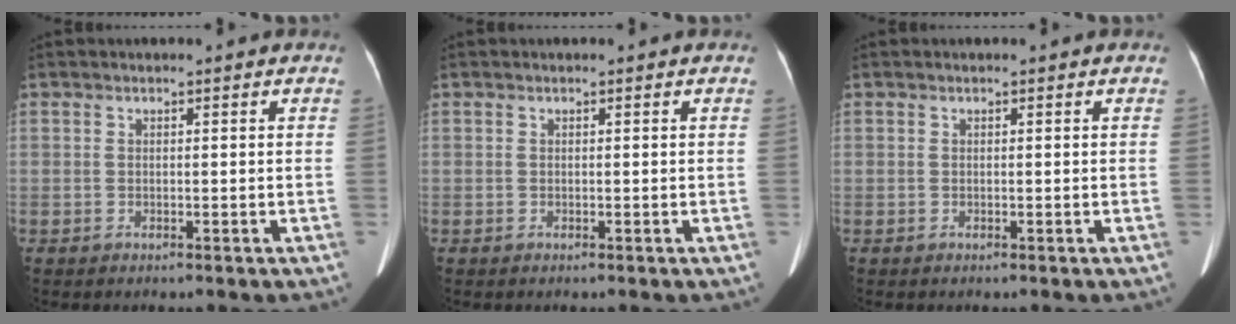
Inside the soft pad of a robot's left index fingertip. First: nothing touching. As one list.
[{"total": 0.0}, {"total": 0.0}]